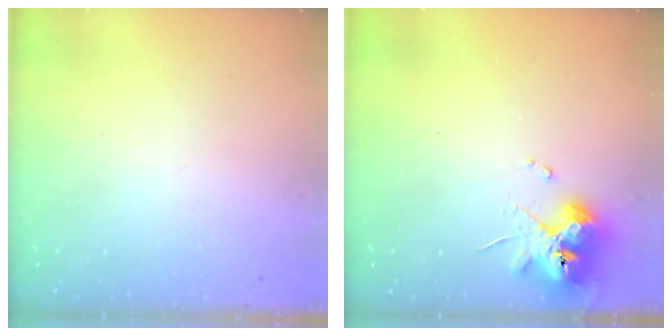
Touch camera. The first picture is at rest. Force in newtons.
{"total": 10.8, "press": 10.7, "slide": 1.2}